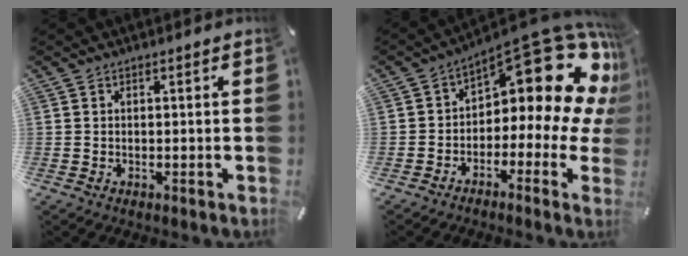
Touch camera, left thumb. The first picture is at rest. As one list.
[{"total": 17.0, "force": [8.8, 7.7, 12.3], "torque": [-0.156, -0.078, 0.142]}]